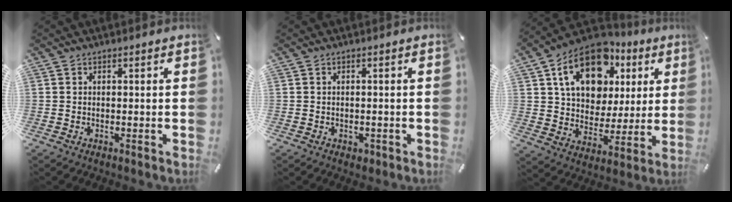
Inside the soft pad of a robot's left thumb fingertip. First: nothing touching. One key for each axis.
{"total": 1.5, "fx": -0.6, "fy": 1.2, "fz": 0.7, "tx": -0.012, "ty": 0.004, "tz": -0.012}
{"total": 17.9, "fx": 8.8, "fy": 12.6, "fz": 9.2, "tx": -0.159, "ty": -0.025, "tz": 0.162}